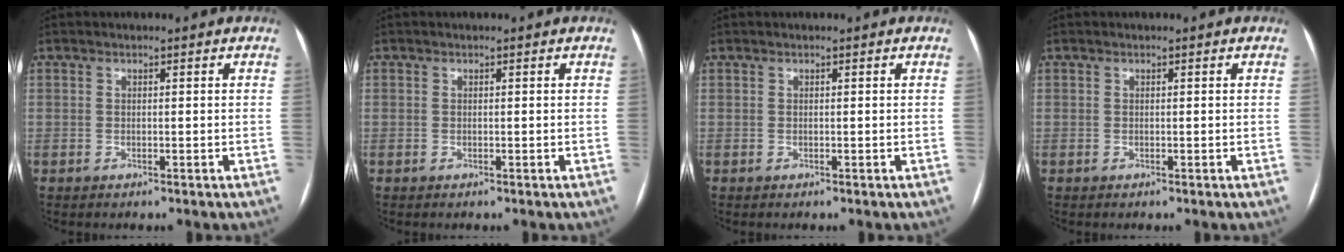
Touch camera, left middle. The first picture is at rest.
{"total": 0.0}
{"total": 0.0}
{"total": 0.0}